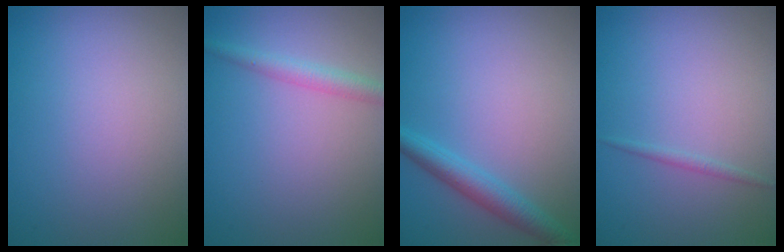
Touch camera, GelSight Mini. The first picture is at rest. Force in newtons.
{"total": 2.0, "press": 2.0, "slide": 0.0}
{"total": 2.8, "press": 2.8, "slide": 0.1}
{"total": 0.7, "press": 0.7, "slide": 0.0}